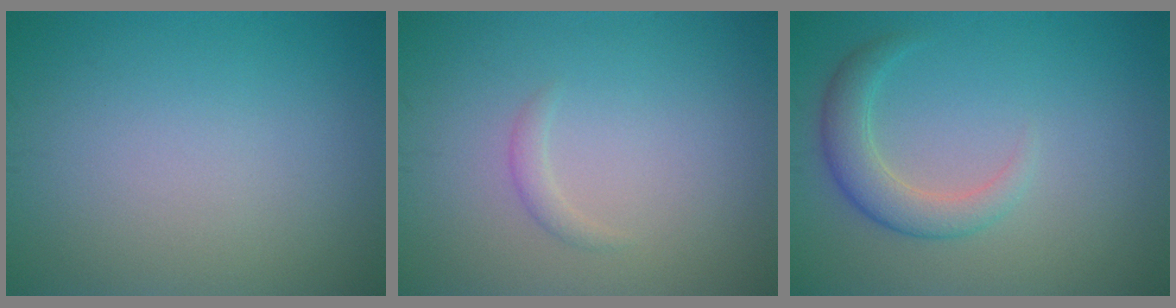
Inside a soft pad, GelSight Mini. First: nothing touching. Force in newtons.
{"total": 0.9, "press": 0.9, "slide": 0.1}
{"total": 3.2, "press": 3.2, "slide": 0.2}